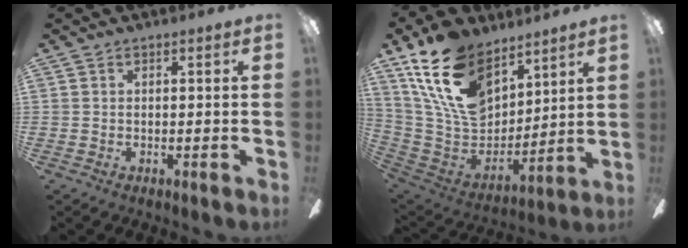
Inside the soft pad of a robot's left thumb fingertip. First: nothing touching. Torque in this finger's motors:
{"motor_torque": [1.84, 1.19, 1.53, -1.24, 0.57]}